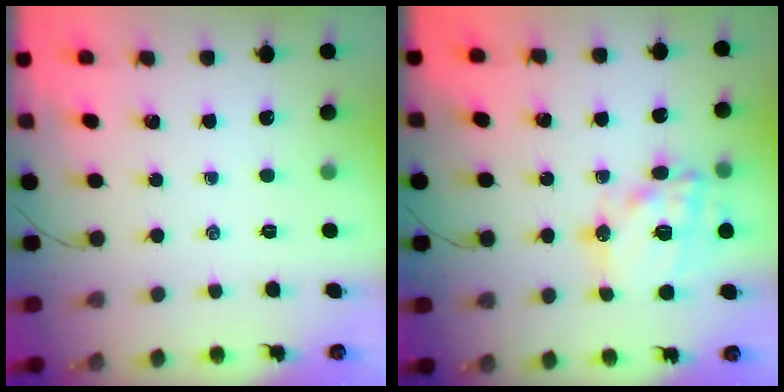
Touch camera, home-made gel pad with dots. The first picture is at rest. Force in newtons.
{"total": 18.3, "press": 17.9, "slide": 3.8}